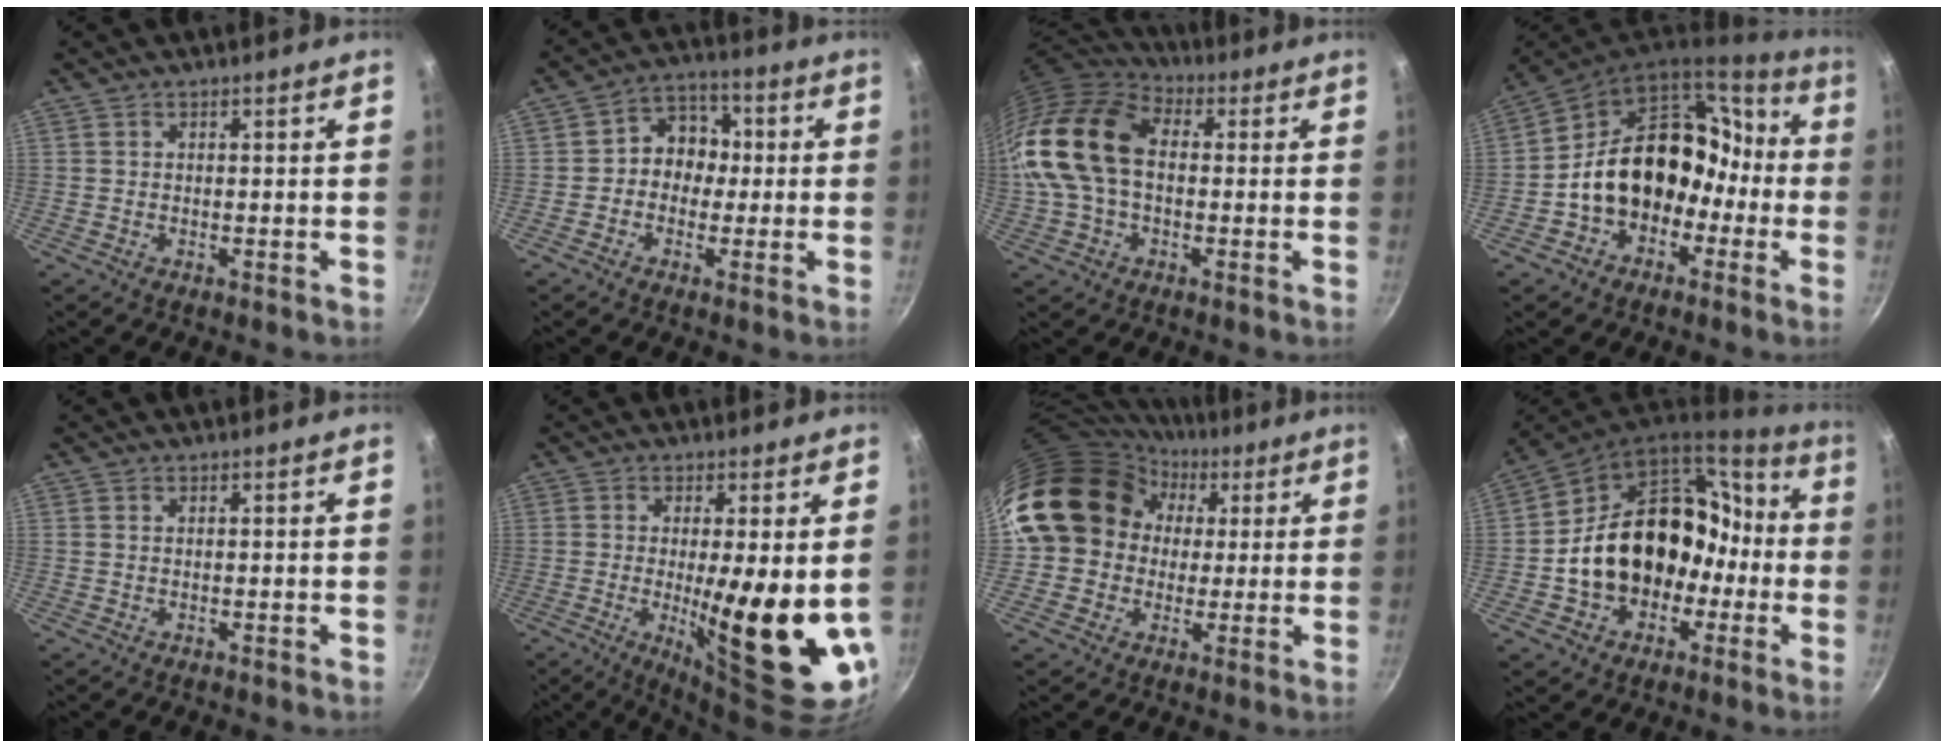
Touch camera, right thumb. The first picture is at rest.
{"total": 7.4, "force": [-0.2, 6.4, 3.7], "torque": [-0.006, 0.023, -0.023]}
{"total": 19.7, "force": [0.5, 13.3, 14.5], "torque": [-0.286, 0.038, -0.003]}
{"total": 19.0, "force": [-3.9, 14.9, 11.1], "torque": [-0.115, 0.090, -0.054]}
{"total": 0.0}
{"total": 16.6, "force": [-0.9, 3.8, 16.1], "torque": [-0.229, -0.028, -0.005]}
{"total": 17.3, "force": [2.3, 15.2, 8.0], "torque": [-0.113, 0.044, 0.029]}
{"total": 22.6, "force": [-3.5, 17.7, 13.7], "torque": [-0.185, 0.081, -0.036]}